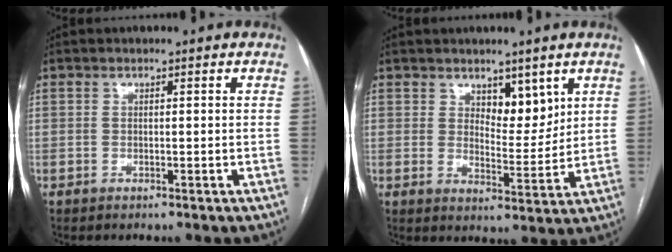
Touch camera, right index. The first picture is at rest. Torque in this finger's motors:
{"motor_torque": [0.19, 0.19, 0.09, 0.01]}